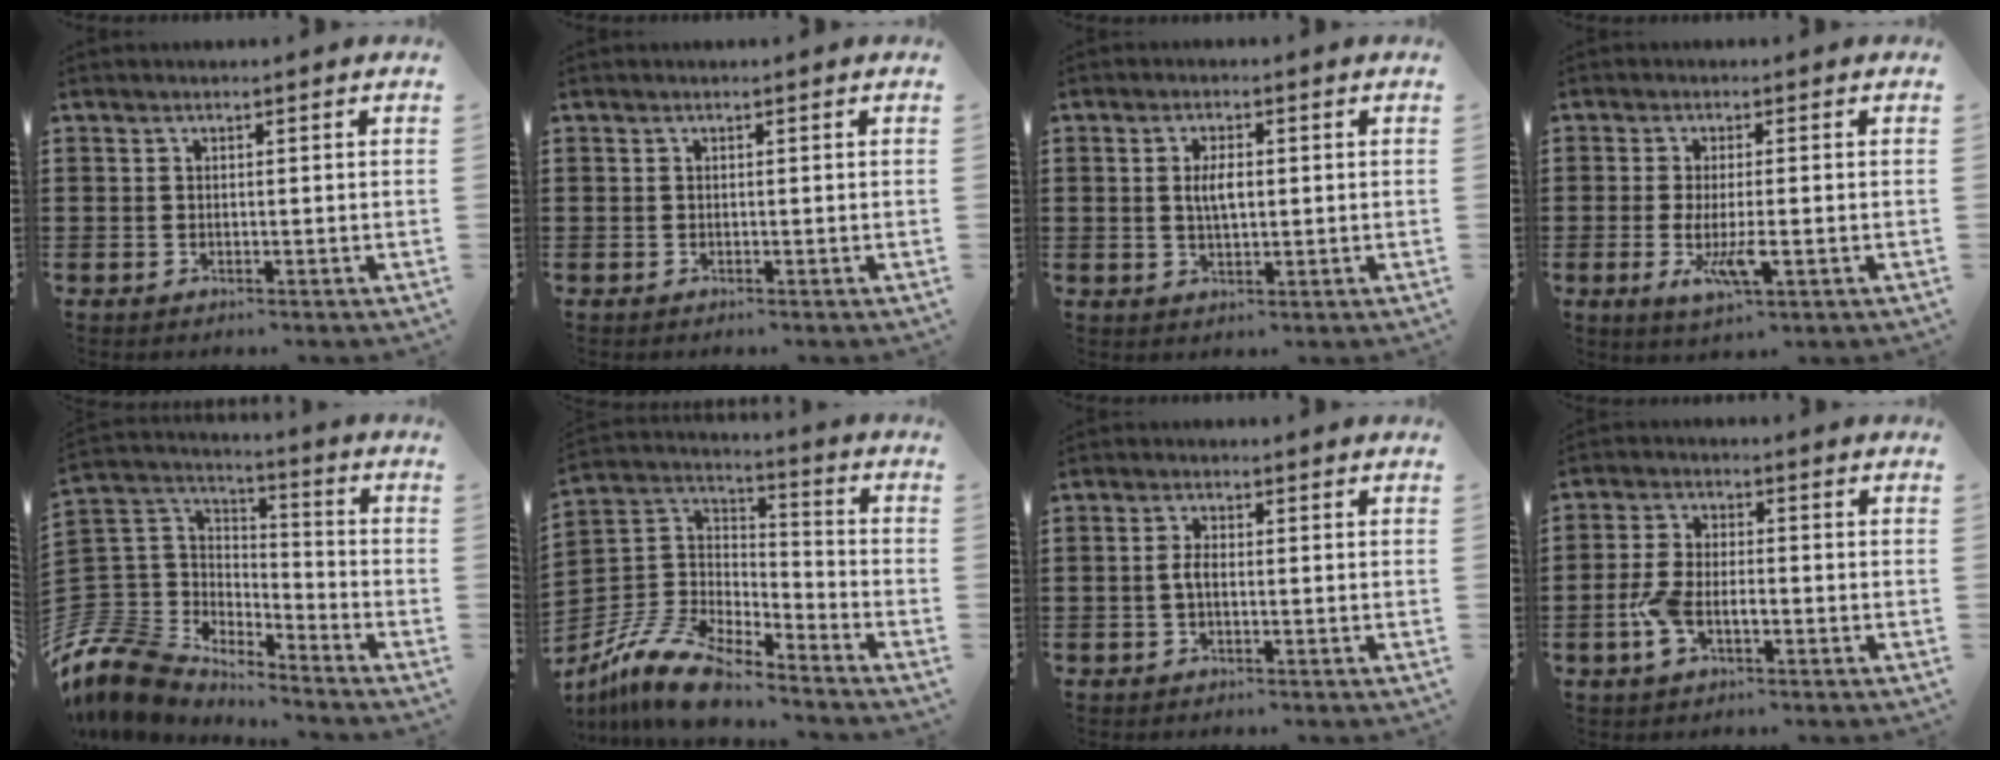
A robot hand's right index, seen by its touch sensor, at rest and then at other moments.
{"total": 0.0}
{"total": 3.6, "force": [0.4, 1.3, 3.3], "torque": [-0.067, 0.003, 0.005]}
{"total": 5.5, "force": [-1.6, 1.2, 5.1], "torque": [-0.104, -0.013, -0.030]}
{"total": 9.7, "force": [-7.8, 5.3, 2.0], "torque": [-0.099, -0.001, -0.160]}
{"total": 11.8, "force": [-10.5, 2.8, 4.6], "torque": [-0.120, 0.020, -0.217]}
{"total": 2.0, "force": [-0.4, 0.6, 1.9], "torque": [-0.051, -0.007, -0.011]}
{"total": 5.1, "force": [-1.7, 2.5, 4.0], "torque": [-0.096, -0.001, -0.037]}